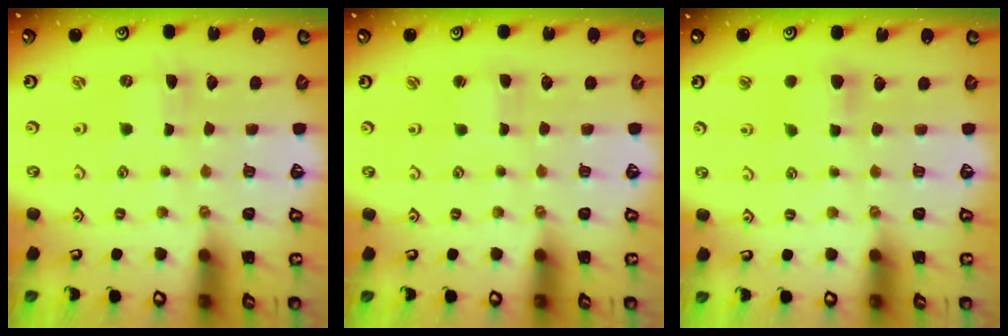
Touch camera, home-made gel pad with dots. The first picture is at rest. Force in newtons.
{"total": 2.1, "press": 2.0, "slide": 0.3}
{"total": 4.8, "press": 4.7, "slide": 0.7}